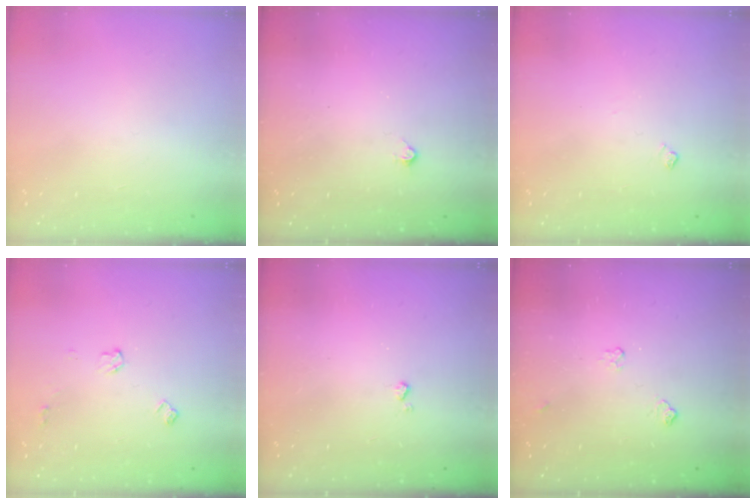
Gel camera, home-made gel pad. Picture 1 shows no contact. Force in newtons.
{"total": 2.2, "press": 2.2, "slide": 0.4}
{"total": 3.9, "press": 3.8, "slide": 0.6}
{"total": 6.0, "press": 6.0, "slide": 0.7}
{"total": 2.5, "press": 2.4, "slide": 0.5}
{"total": 3.9, "press": 3.9, "slide": 0.5}